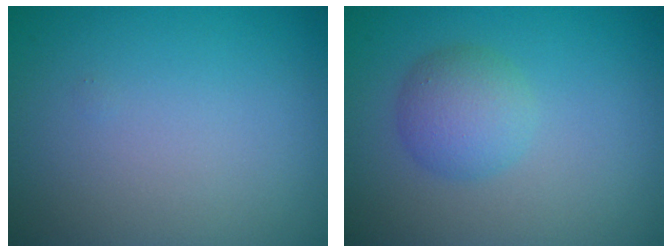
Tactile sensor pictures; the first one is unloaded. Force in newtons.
{"total": 2.9, "press": 2.9, "slide": 0.1}